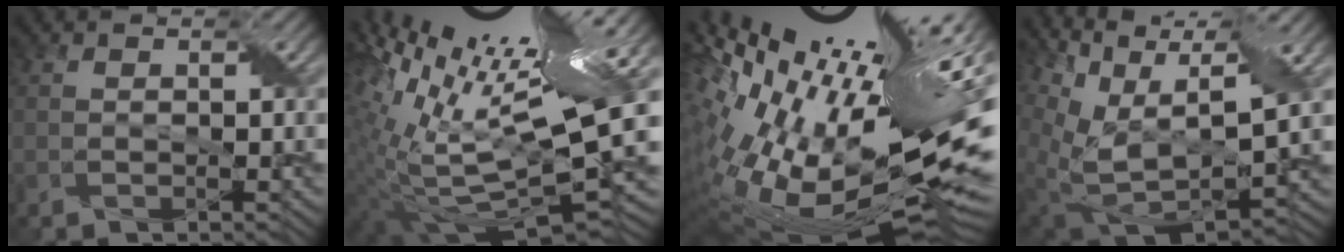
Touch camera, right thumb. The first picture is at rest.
{"total": 18.6, "force": [7.5, 6.0, 15.9], "torque": [-0.284, 0.023, 0.154]}
{"total": 20.4, "force": [3.8, 9.6, 17.5], "torque": [-0.317, 0.009, 0.094]}
{"total": 12.8, "force": [6.2, 6.6, 9.0], "torque": [-0.217, 0.017, 0.126]}